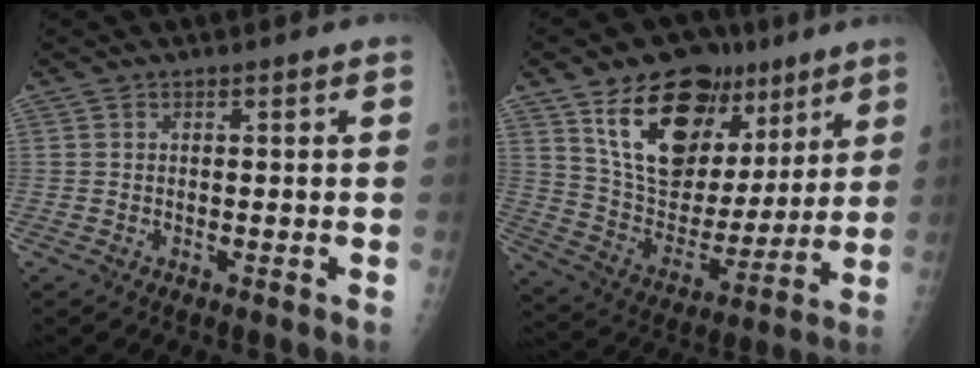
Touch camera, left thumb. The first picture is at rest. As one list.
[{"total": 22.2, "force": [12.0, 13.8, 12.6], "torque": [-0.153, -0.040, 0.211]}]